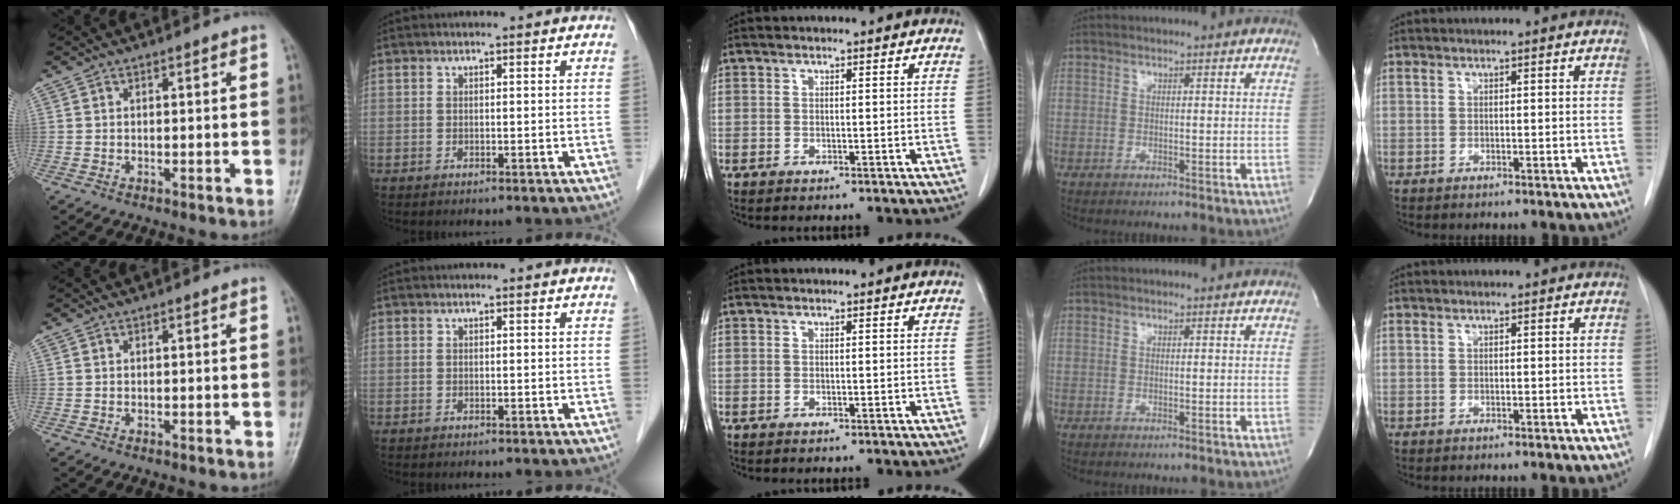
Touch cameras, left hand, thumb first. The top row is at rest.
{}